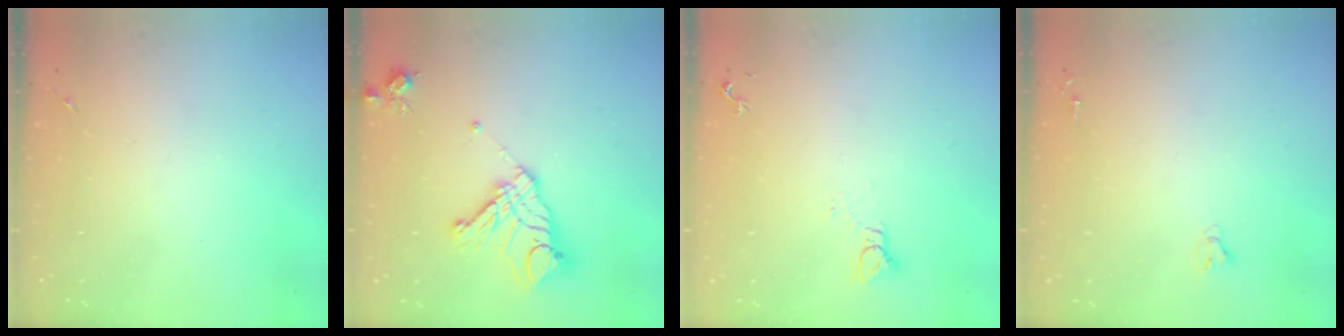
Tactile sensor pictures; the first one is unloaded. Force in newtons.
{"total": 17.6, "press": 17.5, "slide": 1.9}
{"total": 2.8, "press": 2.8, "slide": 0.1}
{"total": 2.4, "press": 2.4, "slide": 0.2}